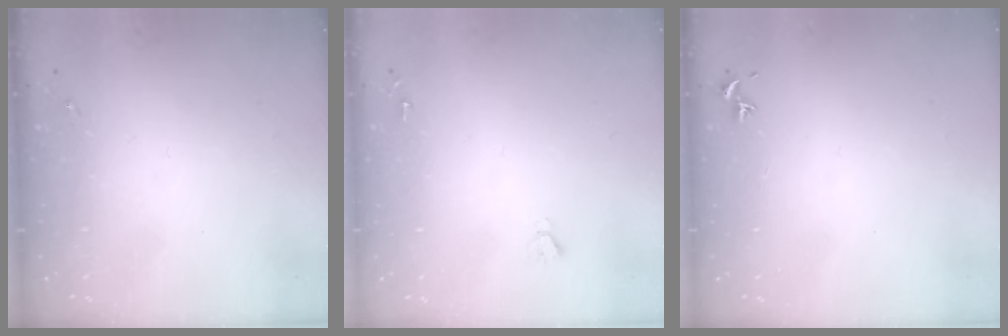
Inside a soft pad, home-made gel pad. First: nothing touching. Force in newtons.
{"total": 1.9, "press": 1.9, "slide": 0.2}
{"total": 0.7, "press": 0.6, "slide": 0.5}